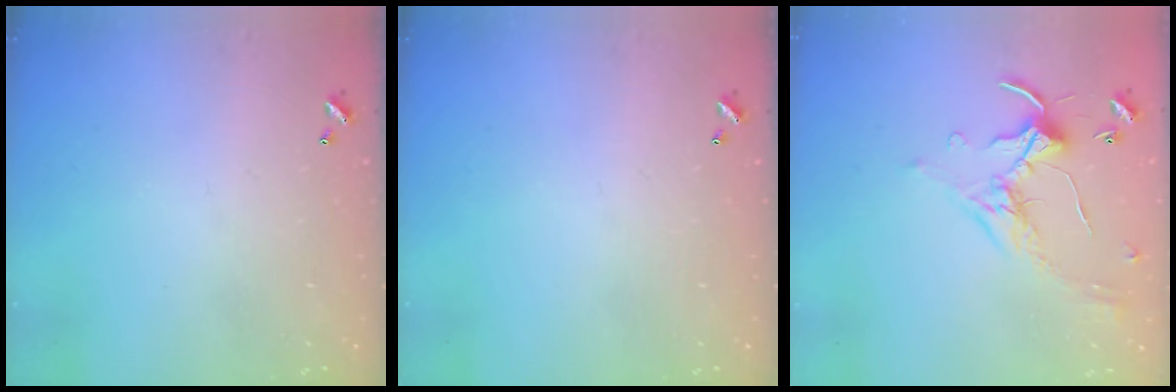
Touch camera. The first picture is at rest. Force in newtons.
{"total": 0.0}
{"total": 0.7, "press": 0.6, "slide": 0.4}